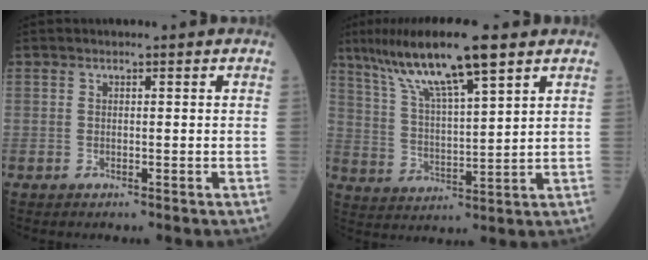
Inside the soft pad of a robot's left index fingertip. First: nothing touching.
{"total": 13.0, "force": [8.9, 1.0, 9.5], "torque": [-0.182, 0.018, 0.163]}